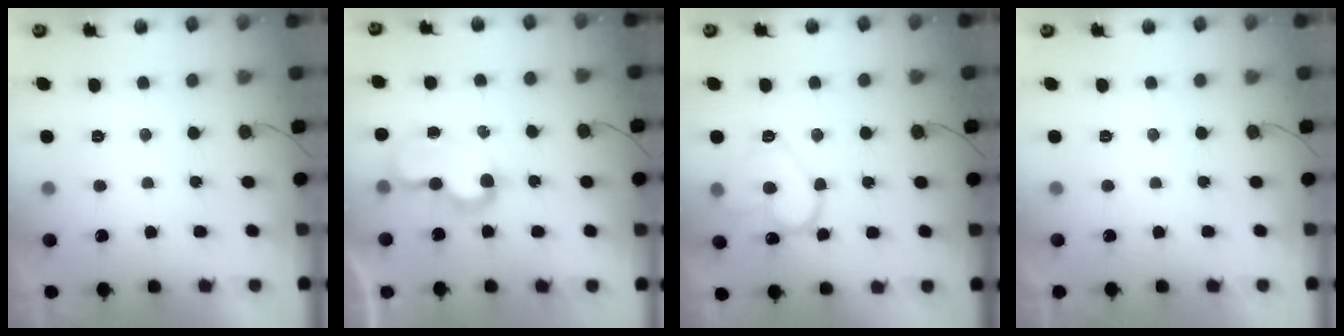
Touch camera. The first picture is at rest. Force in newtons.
{"total": 7.6, "press": 7.6, "slide": 0.3}
{"total": 13.7, "press": 13.7, "slide": 0.9}
{"total": 1.9, "press": 1.9, "slide": 0.0}